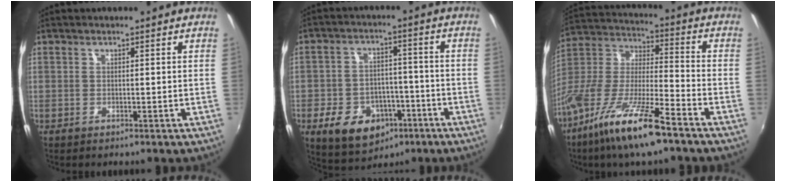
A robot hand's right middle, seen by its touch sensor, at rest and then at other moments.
{"total": 13.2, "force": [-6.7, 9.2, 6.6], "torque": [-0.154, 0.016, -0.087]}
{"total": 18.1, "force": [-11.5, 3.4, 13.5], "torque": [-0.272, -0.025, -0.224]}